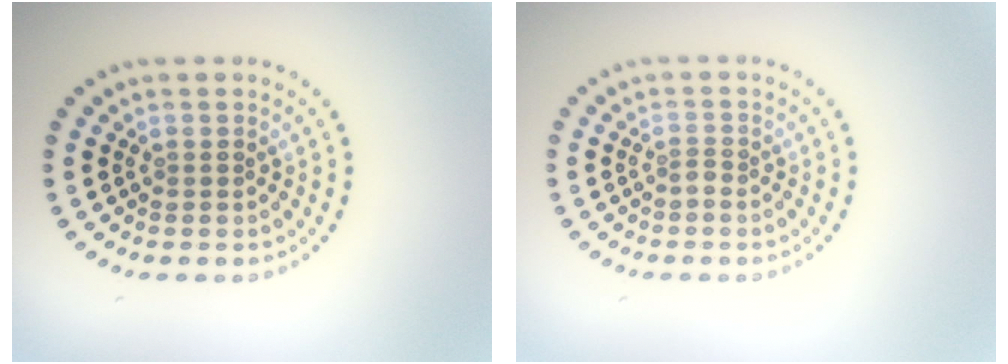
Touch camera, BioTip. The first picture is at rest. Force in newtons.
{"total": 0.9, "press": 0.5, "slide": 0.7}